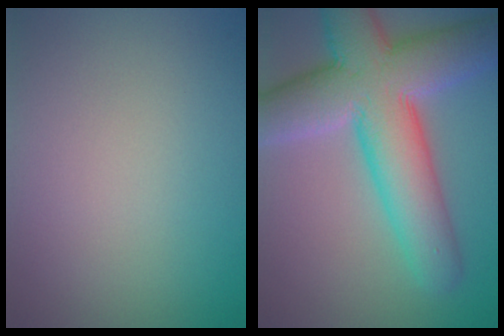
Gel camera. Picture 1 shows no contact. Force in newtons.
{"total": 11.2, "press": 11.2, "slide": 0.6}